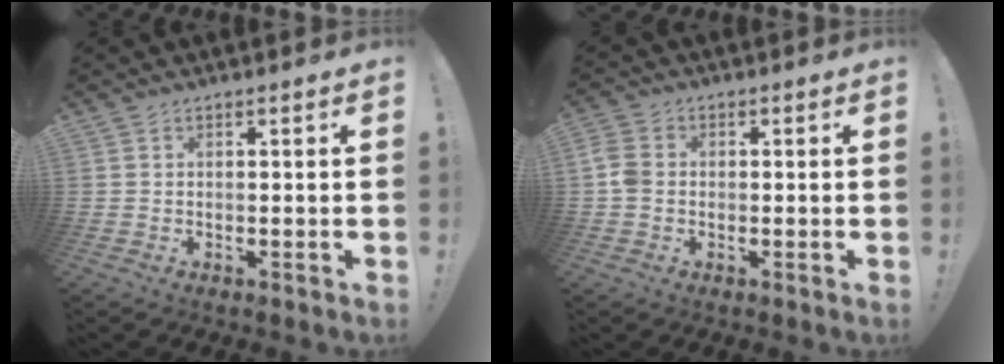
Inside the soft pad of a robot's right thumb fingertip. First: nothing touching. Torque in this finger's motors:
{"motor_torque": [-0.01, -0.18, -0.09, 0.39, 0.17]}